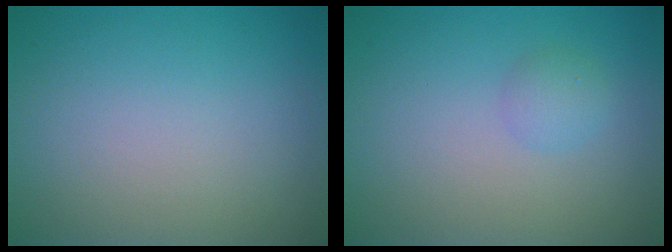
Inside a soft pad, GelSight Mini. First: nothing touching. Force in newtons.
{"total": 1.5, "press": 1.5, "slide": 0.0}